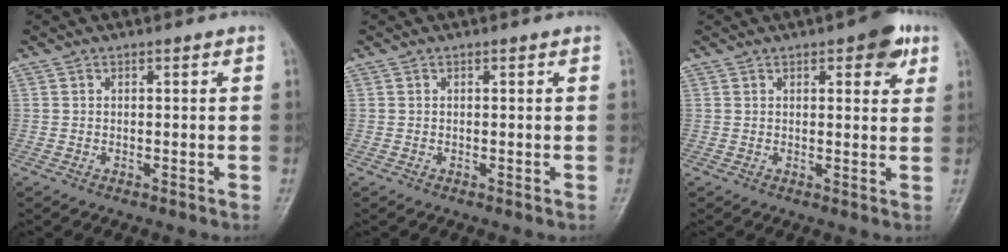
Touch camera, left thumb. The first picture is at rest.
{"total": 0.0}
{"total": 6.4, "force": [3.2, 2.6, 4.9], "torque": [-0.039, -0.009, 0.032]}